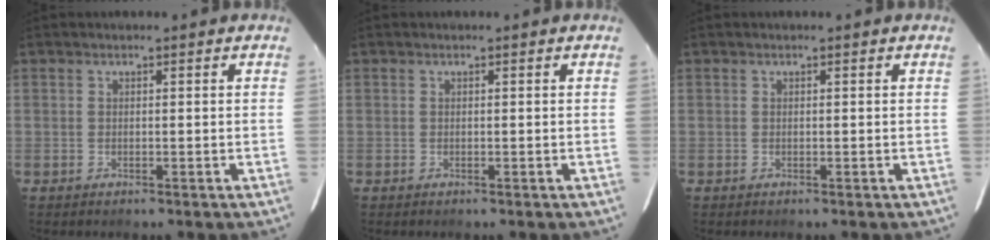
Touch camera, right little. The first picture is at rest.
{"total": 0.0}
{"total": 0.0}